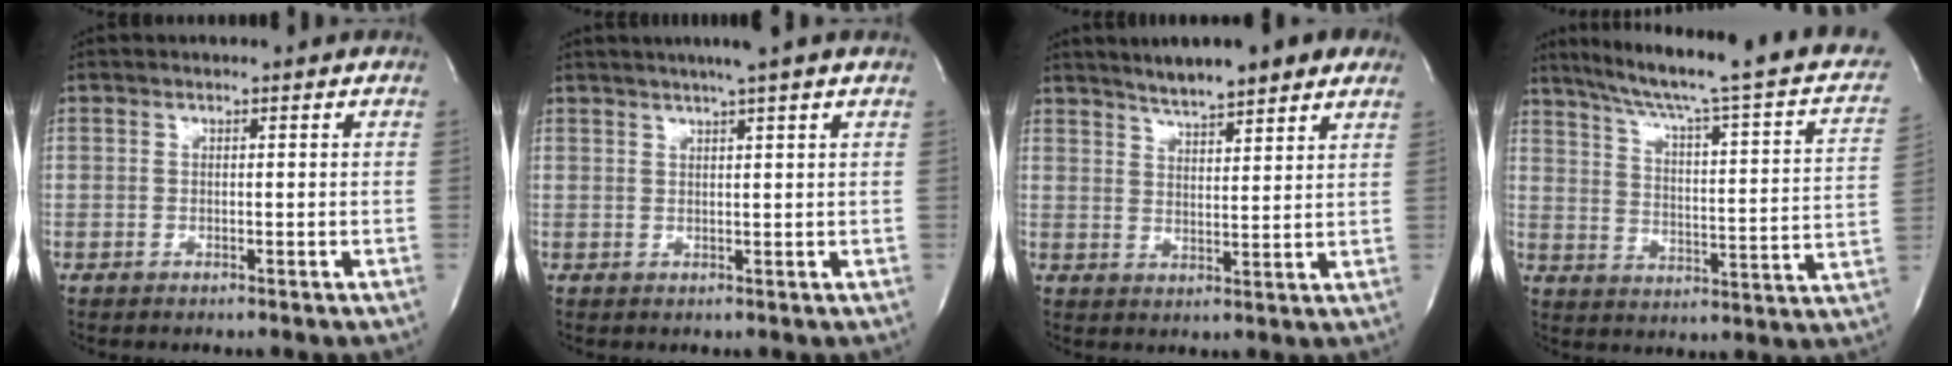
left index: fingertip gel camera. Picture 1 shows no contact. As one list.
[{"total": 5.2, "force": [3.9, -1.0, 3.2], "torque": [-0.049, 0.015, 0.055]}, {"total": 9.8, "force": [7.8, 1.5, 5.7], "torque": [-0.085, 0.018, 0.109]}, {"total": 24.1, "force": [19.0, 1.9, 14.8], "torque": [-0.216, -0.013, 0.240]}]